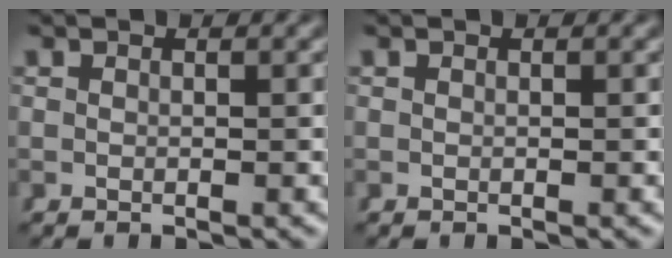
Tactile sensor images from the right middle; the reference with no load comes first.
{"total": 0.0}